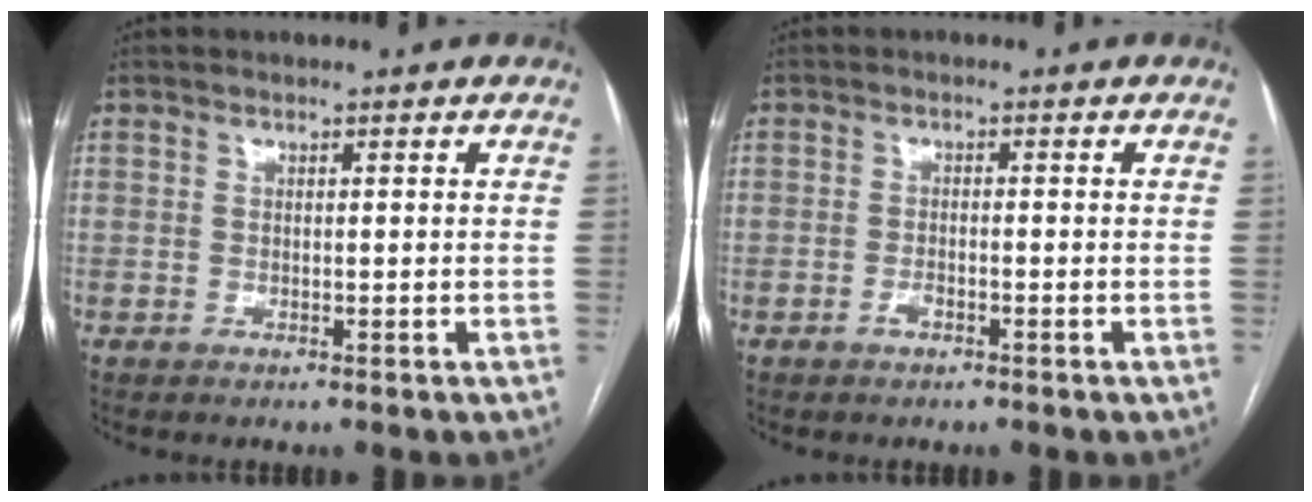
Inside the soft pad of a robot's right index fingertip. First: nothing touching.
{"total": 1.4, "force": [-0.8, 0.4, 1.0], "torque": [-0.019, 0.001, -0.013]}